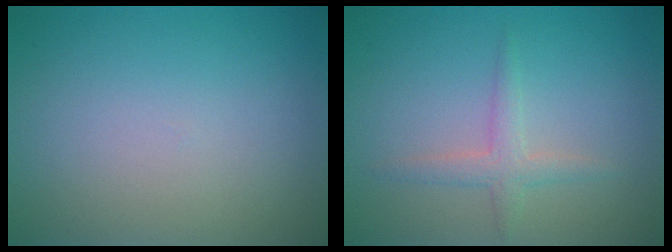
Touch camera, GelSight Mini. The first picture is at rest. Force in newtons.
{"total": 1.9, "press": 1.9, "slide": 0.1}